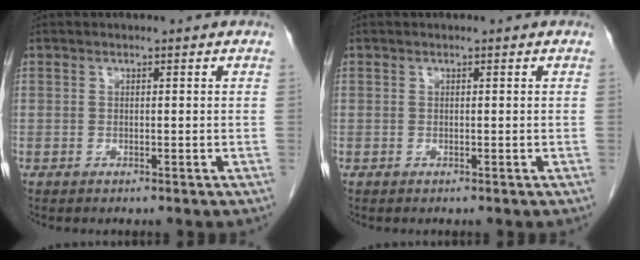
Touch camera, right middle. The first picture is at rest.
{"total": 0.0}